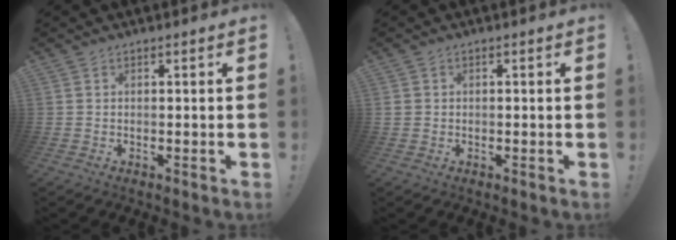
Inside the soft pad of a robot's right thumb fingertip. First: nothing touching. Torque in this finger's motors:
{"motor_torque": [-0.04, 0.12, 0.11, -0.04, 0.00]}